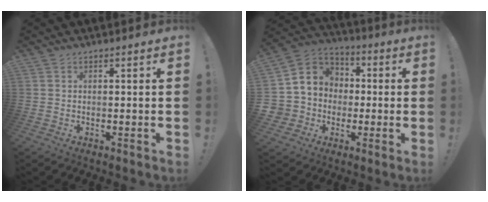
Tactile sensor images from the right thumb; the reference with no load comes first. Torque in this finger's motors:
{"motor_torque": [2.16, 1.90, 0.03, -0.07, 0.08]}